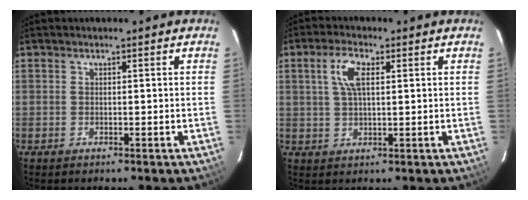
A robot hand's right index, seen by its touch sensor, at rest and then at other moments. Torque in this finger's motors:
{"motor_torque": [0.56, 0.13, 0.43, 0.11]}